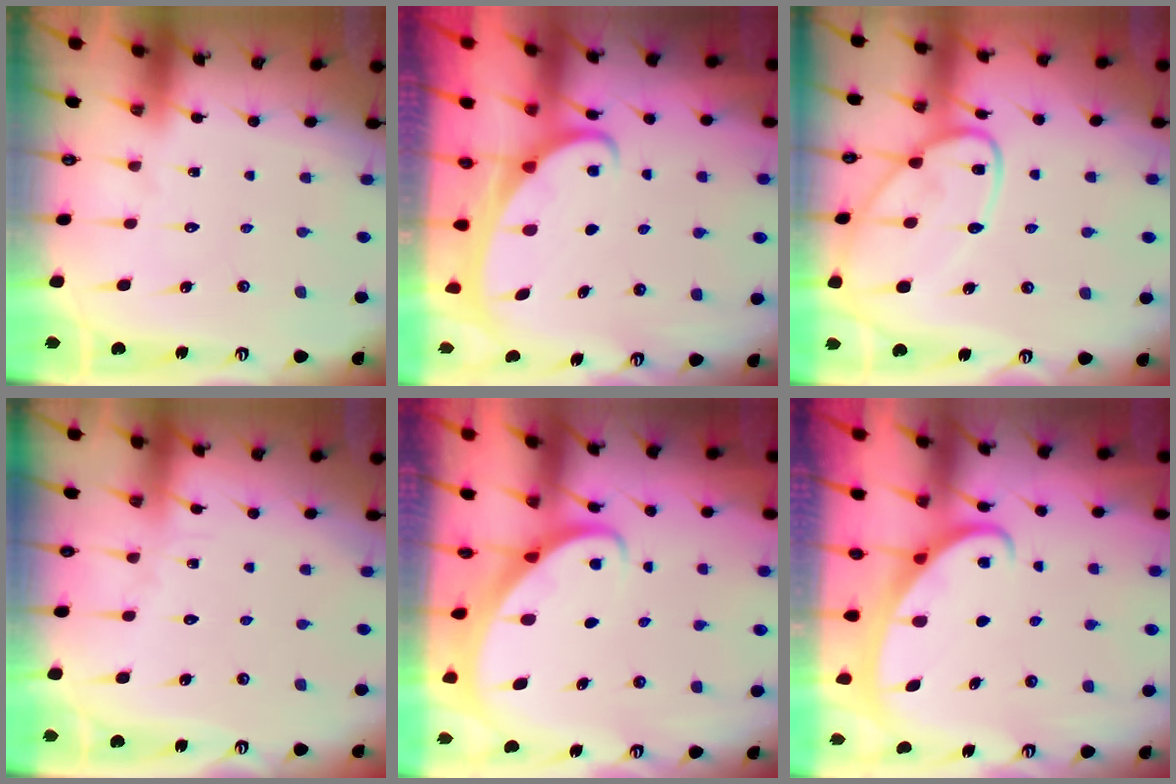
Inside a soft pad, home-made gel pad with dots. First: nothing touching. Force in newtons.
{"total": 2.1, "press": 2.1, "slide": 0.3}
{"total": 14.7, "press": 14.6, "slide": 1.2}
{"total": 2.6, "press": 2.6, "slide": 0.2}
{"total": 2.8, "press": 2.7, "slide": 0.3}
{"total": 2.6, "press": 2.6, "slide": 0.4}